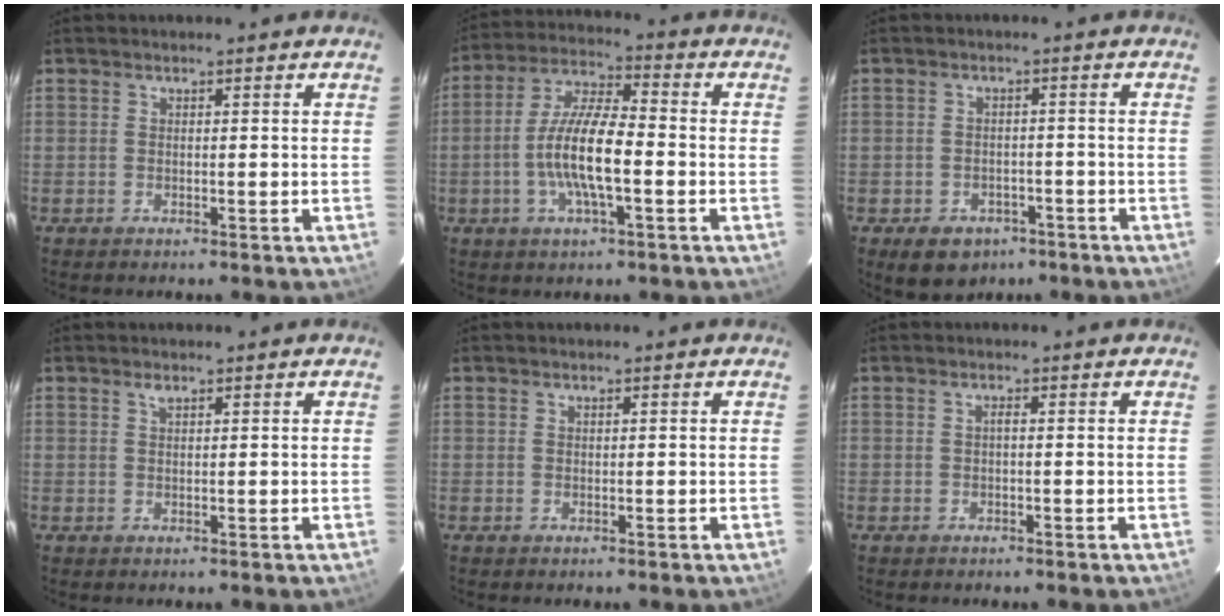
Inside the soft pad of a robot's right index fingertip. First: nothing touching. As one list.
[{"total": 11.5, "force": [-2.6, 2.7, 10.9], "torque": [-0.218, 0.005, -0.054]}, {"total": 7.4, "force": [-4.4, 5.3, 2.5], "torque": [-0.055, 0.011, -0.048]}, {"total": 0.8, "force": [0.6, 0.2, 0.4], "torque": [-0.007, 0.002, 0.011]}, {"total": 0.0}, {"total": 0.6, "force": [-0.1, 0.0, 0.5], "torque": [-0.008, 0.005, -0.004]}]